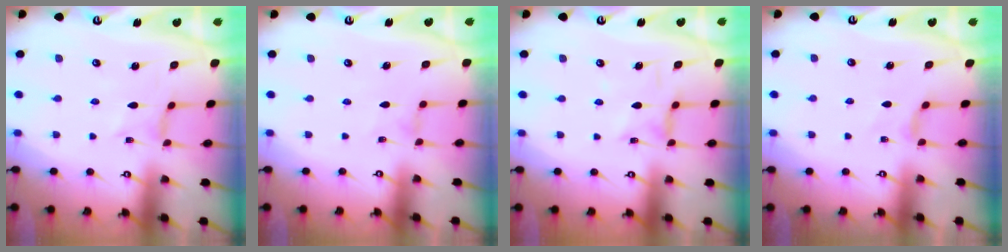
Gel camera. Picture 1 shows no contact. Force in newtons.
{"total": 0.0}
{"total": 2.4, "press": 2.4, "slide": 0.3}
{"total": 2.8, "press": 2.8, "slide": 0.6}